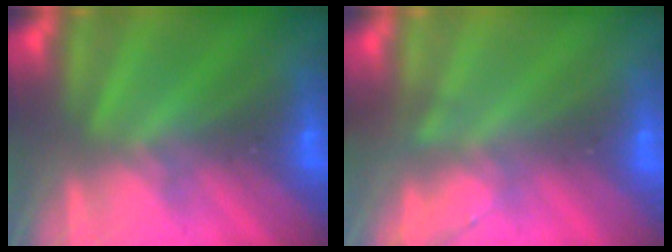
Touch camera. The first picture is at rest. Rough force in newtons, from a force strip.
{"total": 2.3}